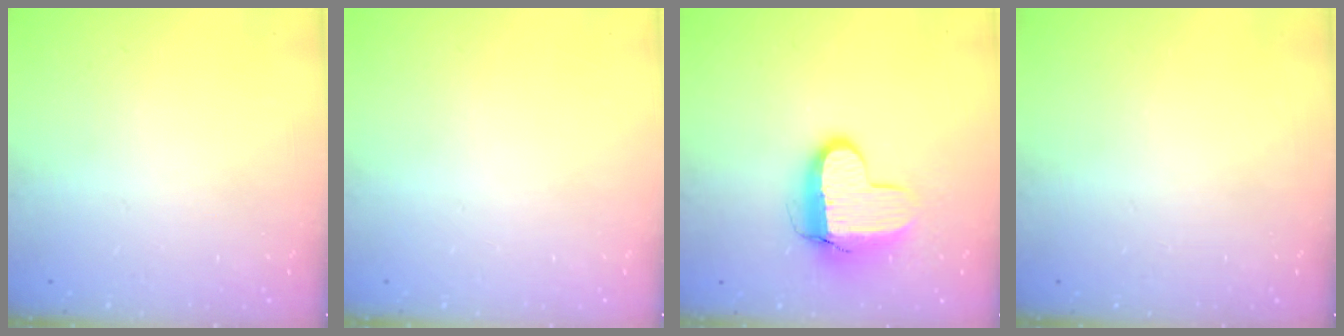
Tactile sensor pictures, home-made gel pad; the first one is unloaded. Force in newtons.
{"total": 0.0}
{"total": 10.5, "press": 10.4, "slide": 0.8}
{"total": 0.0}